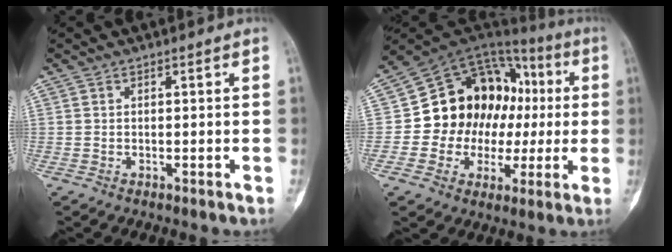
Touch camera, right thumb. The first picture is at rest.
{"total": 19.4, "force": [0.7, 15.3, 11.9], "torque": [-0.118, 0.052, 0.022]}